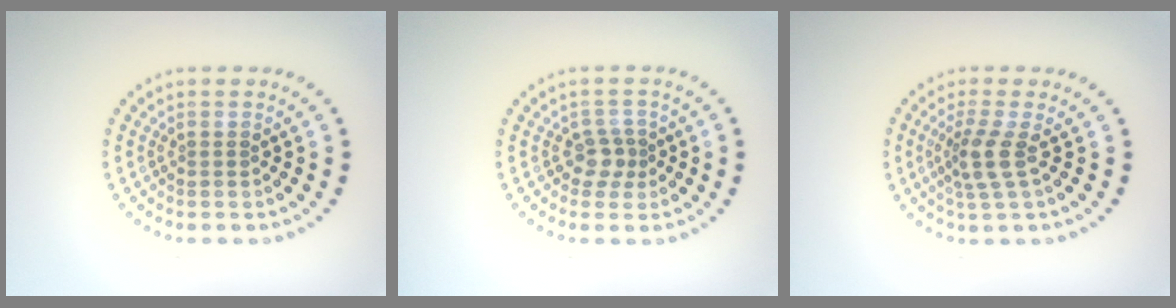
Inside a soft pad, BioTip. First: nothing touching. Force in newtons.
{"total": 1.9, "press": 1.5, "slide": 1.1}
{"total": 2.6, "press": 1.9, "slide": 1.7}